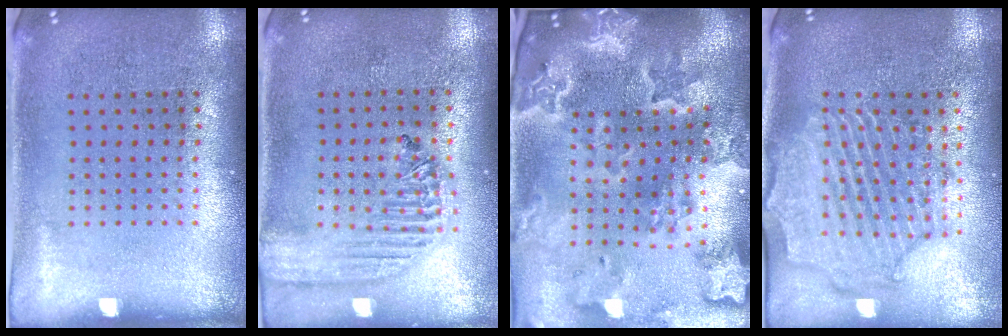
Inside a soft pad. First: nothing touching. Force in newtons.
{"total": 1.9, "press": 1.7, "slide": 0.7}
{"total": 4.7, "press": 3.8, "slide": 2.8}
{"total": 2.3, "press": 2.2, "slide": 0.8}